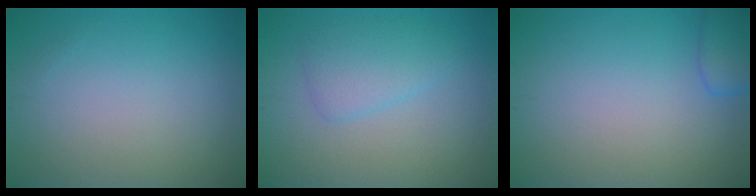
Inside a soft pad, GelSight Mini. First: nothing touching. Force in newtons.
{"total": 2.6, "press": 2.6, "slide": 0.1}
{"total": 2.2, "press": 2.2, "slide": 0.1}